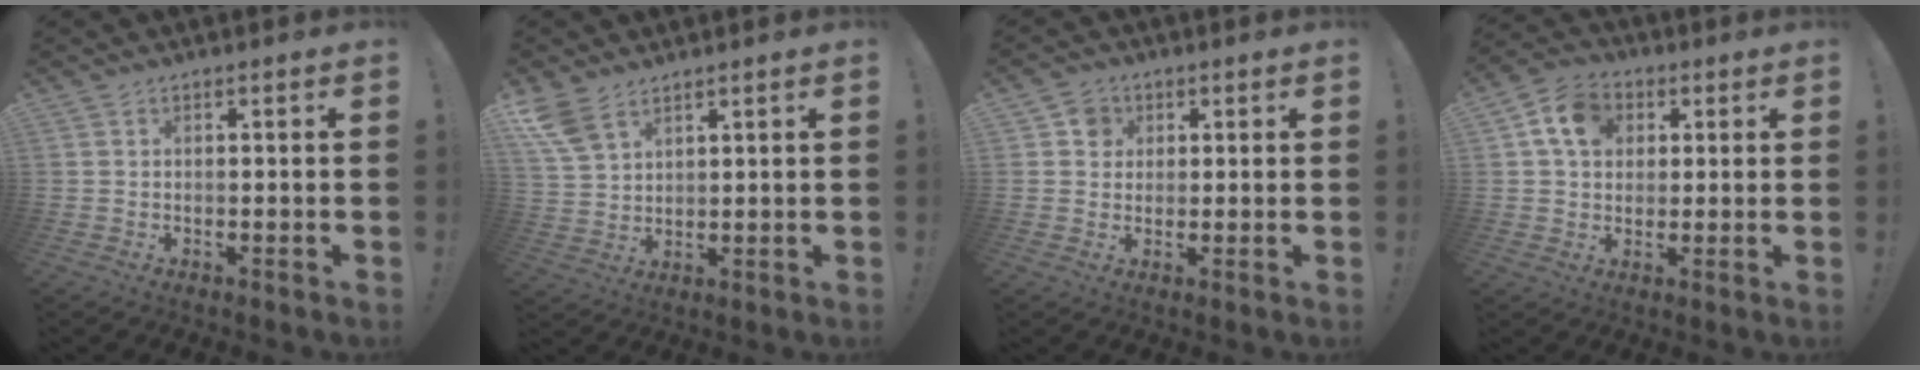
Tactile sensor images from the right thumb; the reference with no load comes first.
{"total": 8.0, "force": [5.4, 4.3, 4.0], "torque": [-0.084, -0.023, 0.108]}
{"total": 5.0, "force": [1.4, 4.6, 1.6], "torque": [-0.023, 0.008, 0.027]}
{"total": 10.8, "force": [3.4, 8.3, 5.9], "torque": [-0.100, 0.009, 0.069]}